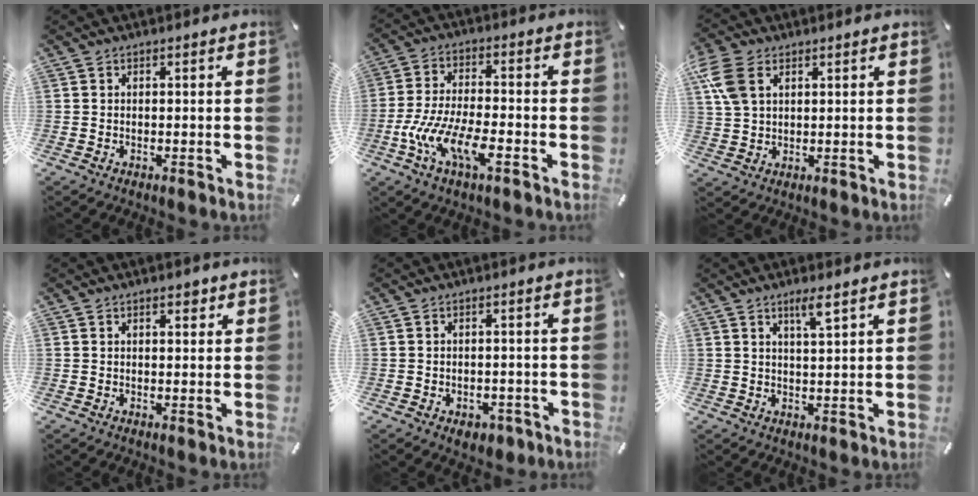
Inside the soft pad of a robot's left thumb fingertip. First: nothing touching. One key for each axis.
{"total": 12.1, "fx": -5.6, "fy": 4.6, "fz": 9.7, "tx": -0.207, "ty": 0.005, "tz": -0.104}
{"total": 8.0, "fx": 3.2, "fy": 5.3, "fz": 5.1, "tx": -0.126, "ty": 0.003, "tz": 0.060}
{"total": 2.3, "fx": 1.1, "fy": 1.2, "fz": 1.6, "tx": -0.026, "ty": 0.002, "tz": 0.015}
{"total": 4.0, "fx": -2.0, "fy": 2.6, "fz": 2.4, "tx": -0.041, "ty": 0.009, "tz": -0.033}
{"total": 4.1, "fx": 2.7, "fy": 0.2, "fz": 3.1, "tx": -0.059, "ty": -0.004, "tz": 0.043}